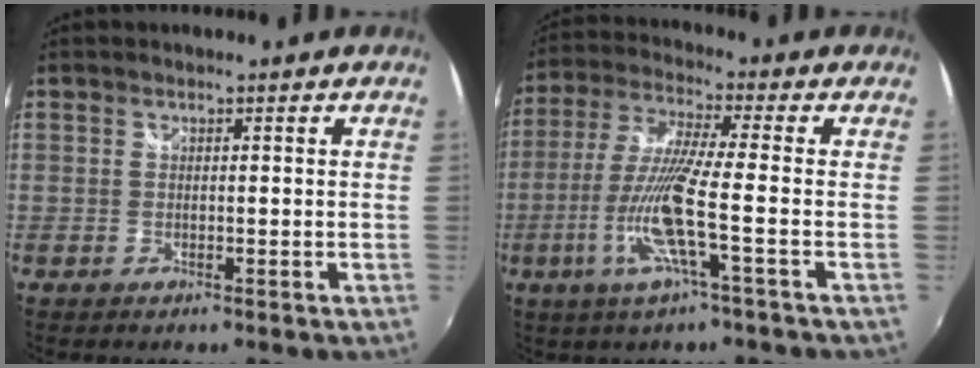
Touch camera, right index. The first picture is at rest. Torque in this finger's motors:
{"motor_torque": [1.62, 0.52, 0.48, 0.15]}